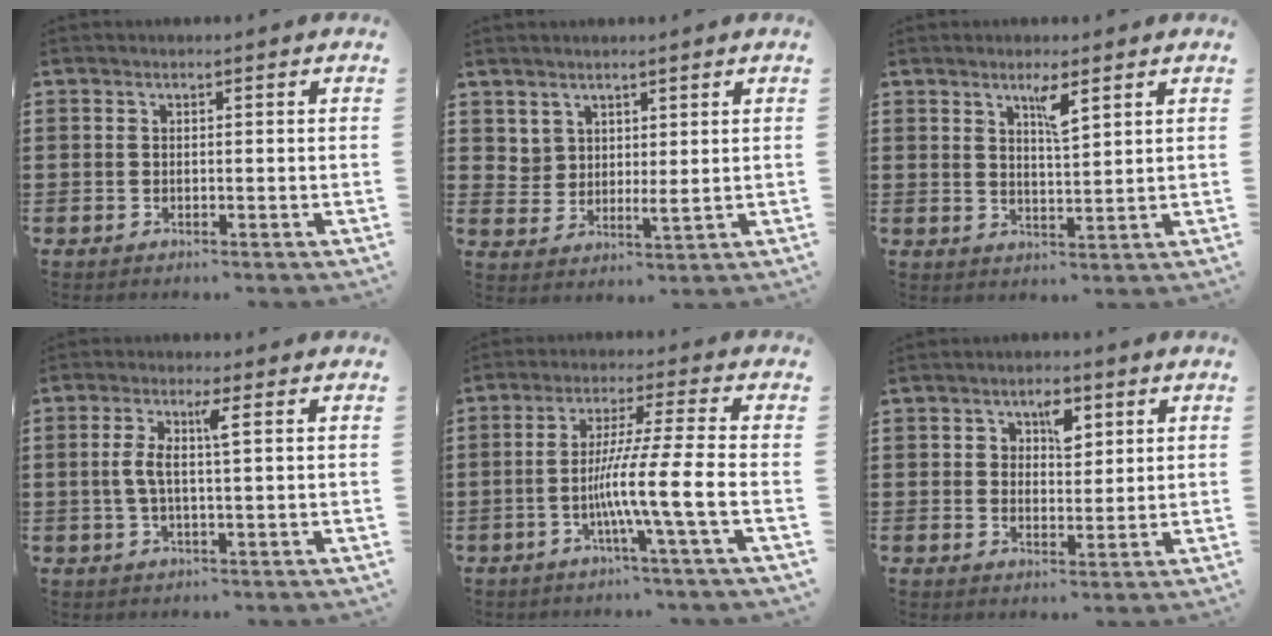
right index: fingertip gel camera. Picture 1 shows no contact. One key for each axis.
{"total": 3.3, "fx": 3.0, "fy": 1.4, "fz": 0.5, "tx": -0.020, "ty": -0.008, "tz": 0.059}
{"total": 3.7, "fx": 2.2, "fy": 0.6, "fz": 2.8, "tx": -0.046, "ty": -0.003, "tz": 0.034}
{"total": 4.6, "fx": 0.7, "fy": 0.6, "fz": 4.5, "tx": -0.094, "ty": 0.002, "tz": 0.005}
{"total": 9.7, "fx": -2.9, "fy": -0.6, "fz": 9.2, "tx": -0.164, "ty": -0.008, "tz": -0.057}
{"total": 4.2, "fx": 2.0, "fy": 2.5, "fz": 2.7, "tx": -0.037, "ty": 0.003, "tz": 0.028}